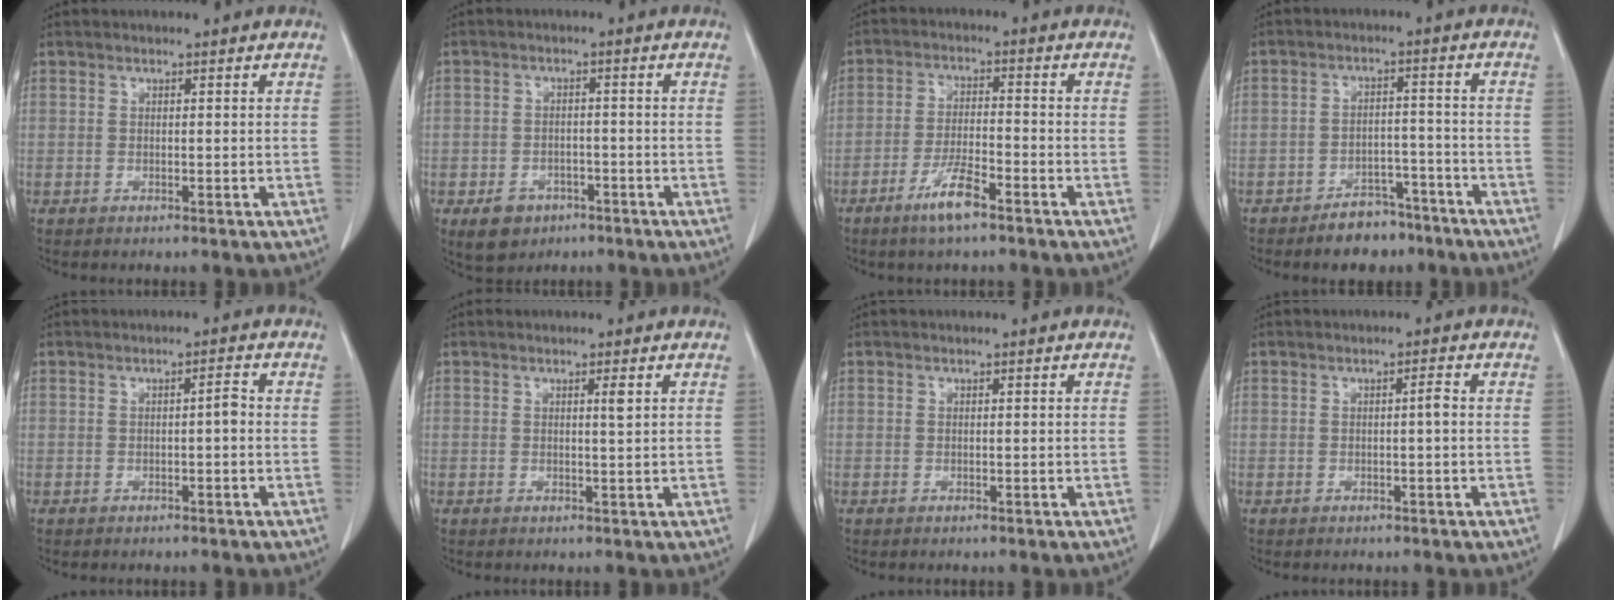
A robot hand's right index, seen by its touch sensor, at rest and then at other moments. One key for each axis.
{"total": 4.8, "fx": -2.5, "fy": 3.7, "fz": 1.6, "tx": -0.025, "ty": 0.005, "tz": -0.030}
{"total": 6.1, "fx": -4.0, "fy": 0.8, "fz": 4.6, "tx": -0.095, "ty": -0.006, "tz": -0.075}
{"total": 6.4, "fx": -4.9, "fy": 3.4, "fz": 2.3, "tx": -0.028, "ty": 0.011, "tz": -0.073}
{"total": 1.5, "fx": -0.2, "fy": 0.3, "fz": 1.5, "tx": -0.021, "ty": 0.004, "tz": -0.003}
{"total": 1.2, "fx": 0.5, "fy": -0.2, "fz": 1.1, "tx": -0.019, "ty": -0.003, "tz": 0.007}
{"total": 0.0}
{"total": 1.2, "fx": 0.0, "fy": 0.0, "fz": 1.2, "tx": -0.020, "ty": 0.003, "tz": 0.000}